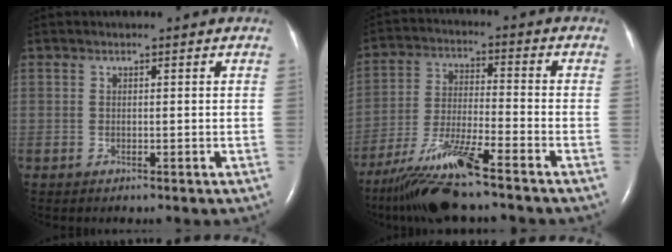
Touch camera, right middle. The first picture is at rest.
{"total": 12.0, "force": [-9.0, 0.2, 7.9], "torque": [-0.156, -0.026, -0.163]}